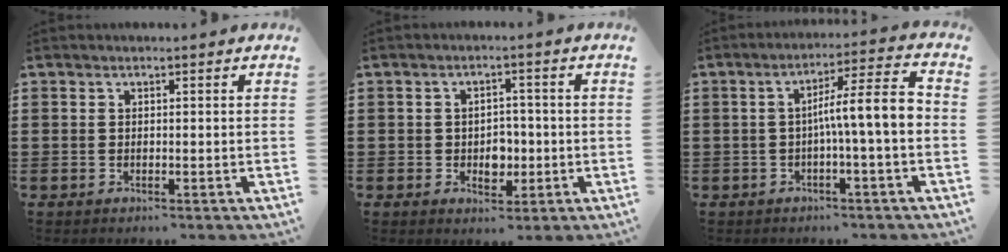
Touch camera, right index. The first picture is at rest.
{"total": 3.6, "force": [-0.7, 2.7, 2.2], "torque": [-0.032, -0.002, -0.019]}
{"total": 7.9, "force": [-0.7, 0.7, 7.8], "torque": [-0.133, -0.001, -0.017]}